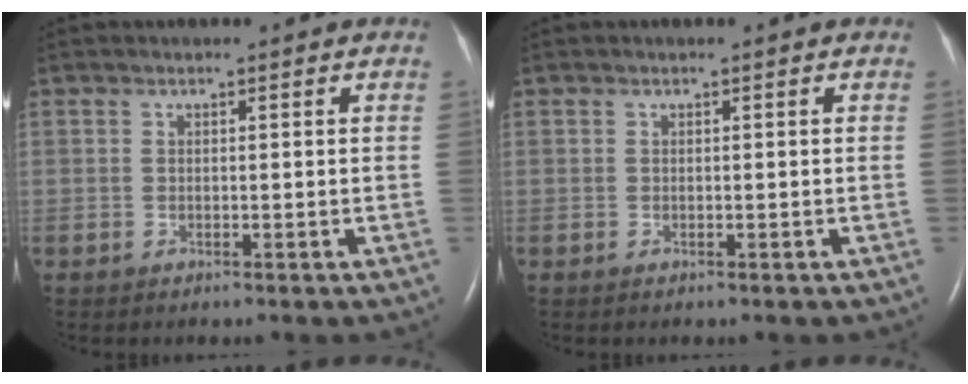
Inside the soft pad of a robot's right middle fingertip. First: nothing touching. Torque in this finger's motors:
{"motor_torque": [-0.05, 0.08, 0.00, 0.00]}